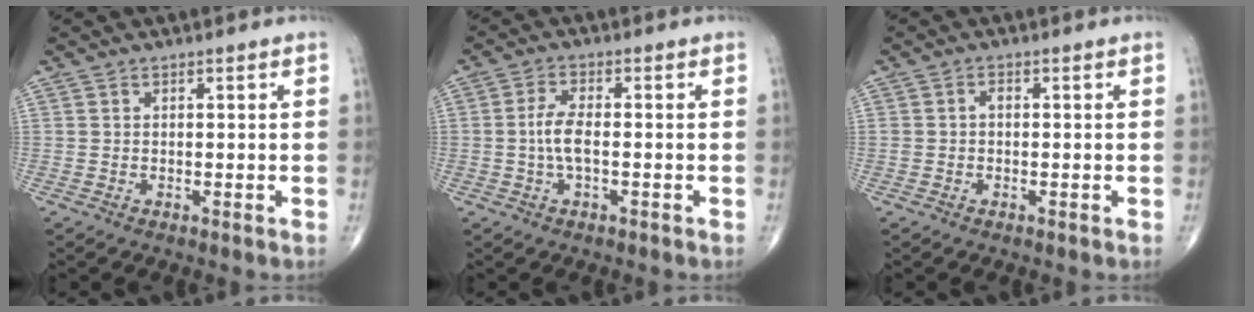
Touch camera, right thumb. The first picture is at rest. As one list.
[{"total": 4.3, "force": [-0.6, 1.6, 4.0], "torque": [-0.088, 0.011, -0.016]}, {"total": 1.1, "force": [-0.1, 0.8, 0.8], "torque": [-0.010, 0.003, -0.004]}]